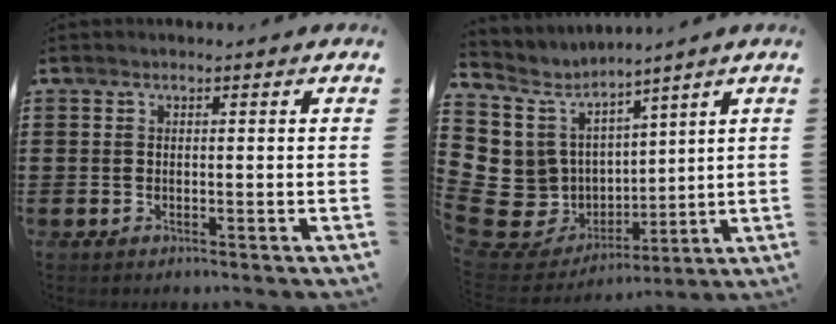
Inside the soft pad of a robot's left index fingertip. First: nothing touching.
{"total": 9.3, "force": [0.6, 9.1, 2.1], "torque": [-0.116, -0.028, 0.017]}